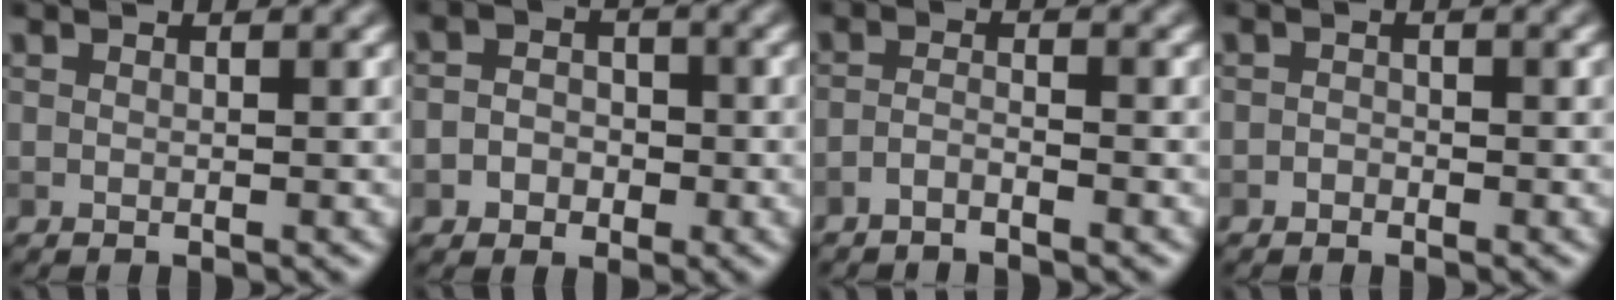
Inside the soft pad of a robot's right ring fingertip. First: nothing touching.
{"total": 3.0, "force": [-0.9, 2.7, 1.1], "torque": [0.010, 0.003, -0.033]}
{"total": 1.4, "force": [-1.1, 0.2, 0.7], "torque": [-0.014, 0.002, -0.027]}
{"total": 0.7, "force": [-0.5, 0.5, 0.2], "torque": [0.000, 0.000, -0.010]}